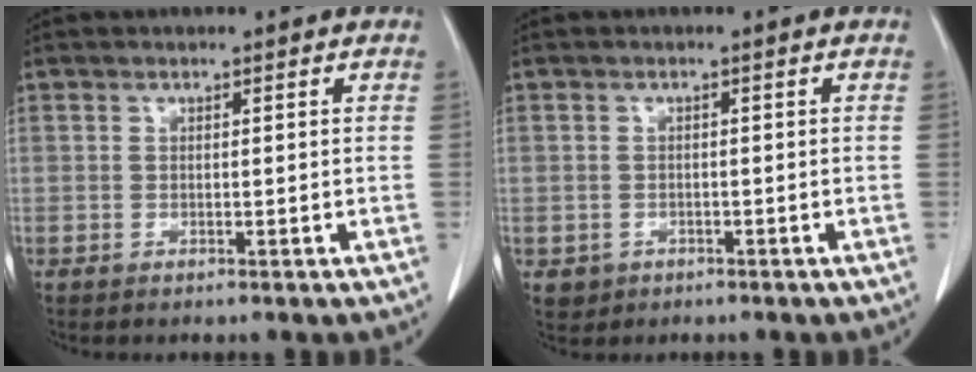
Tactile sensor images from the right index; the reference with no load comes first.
{"total": 2.1, "force": [-0.9, 1.9, 0.3], "torque": [-0.003, 0.005, -0.009]}